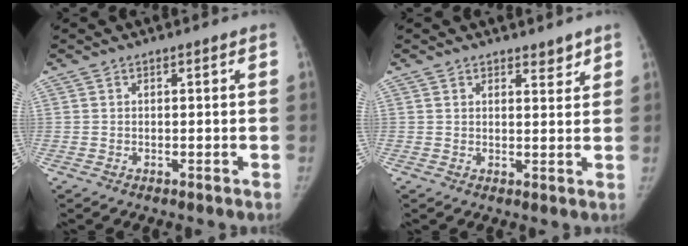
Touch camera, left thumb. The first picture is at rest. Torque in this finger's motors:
{"motor_torque": [0.49, -0.35, 0.41, -0.73, -0.03]}